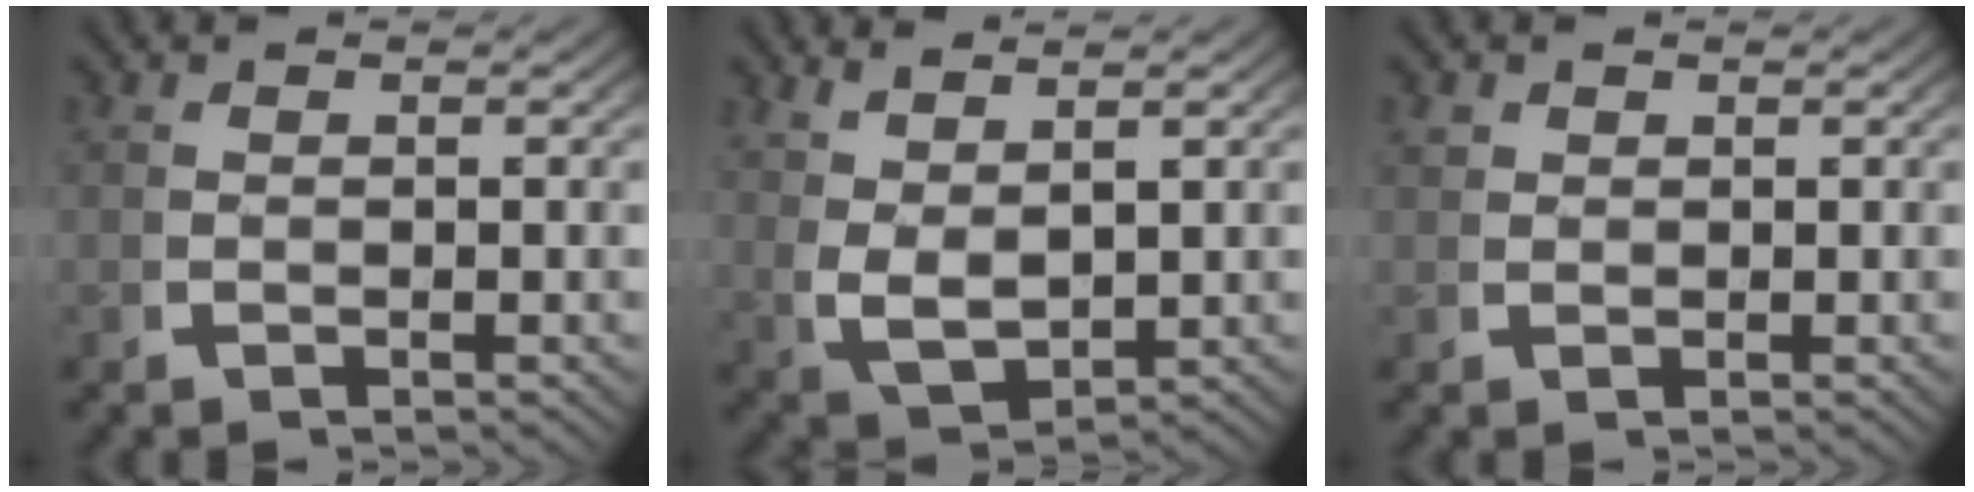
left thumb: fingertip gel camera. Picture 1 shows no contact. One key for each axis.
{"total": 4.7, "fx": 1.0, "fy": 3.0, "fz": 3.5, "tx": -0.086, "ty": -0.022, "tz": 0.038}
{"total": 1.0, "fx": 0.7, "fy": 0.6, "fz": 0.3, "tx": -0.005, "ty": -0.002, "tz": 0.019}